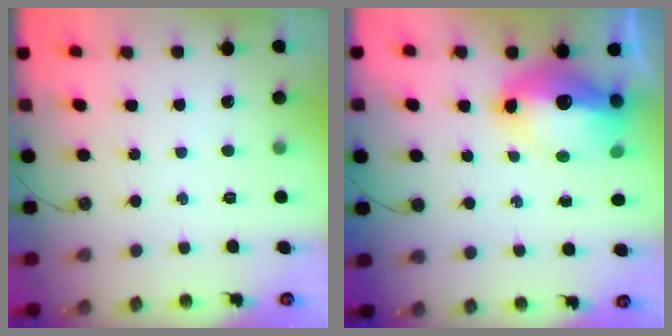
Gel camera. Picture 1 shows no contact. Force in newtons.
{"total": 14.2, "press": 14.2, "slide": 1.4}